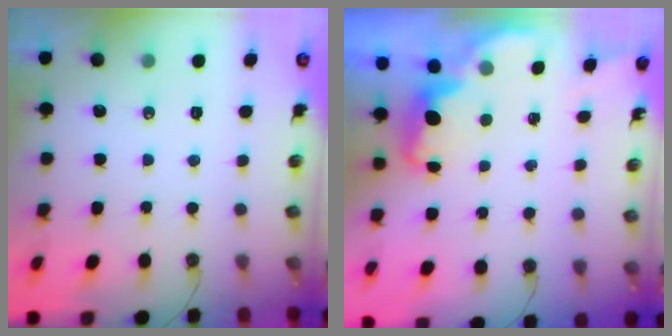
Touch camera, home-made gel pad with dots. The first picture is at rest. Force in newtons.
{"total": 2.3, "press": 2.3, "slide": 0.5}